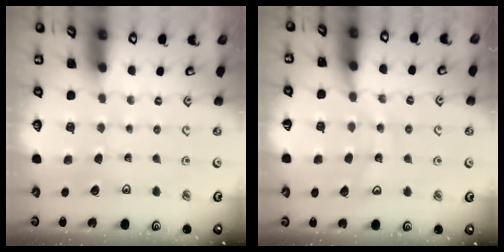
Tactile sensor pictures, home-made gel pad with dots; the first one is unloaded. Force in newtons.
{"total": 10.1, "press": 10.1, "slide": 1.4}